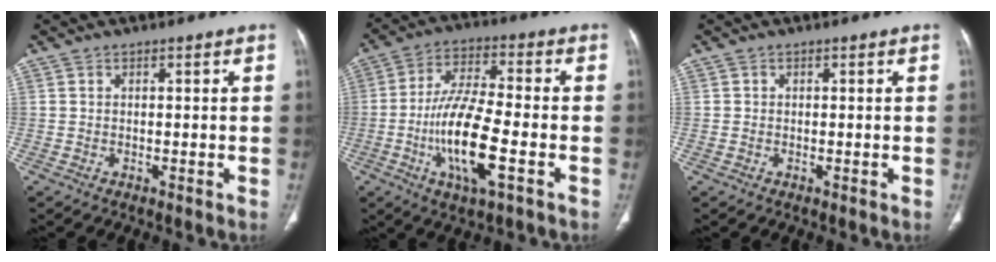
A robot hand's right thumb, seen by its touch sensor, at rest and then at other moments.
{"total": 14.5, "force": [-4.1, 4.0, 13.3], "torque": [-0.263, 0.011, -0.076]}
{"total": 0.5, "force": [0.0, 0.5, 0.1], "torque": [0.002, 0.003, 0.000]}